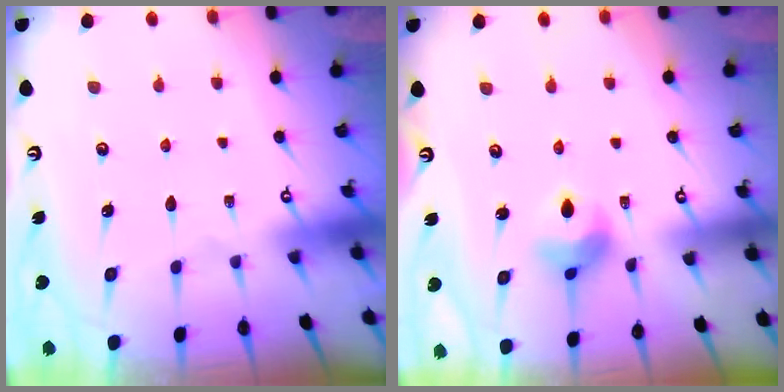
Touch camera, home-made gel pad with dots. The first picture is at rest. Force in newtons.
{"total": 7.5, "press": 7.5, "slide": 0.8}